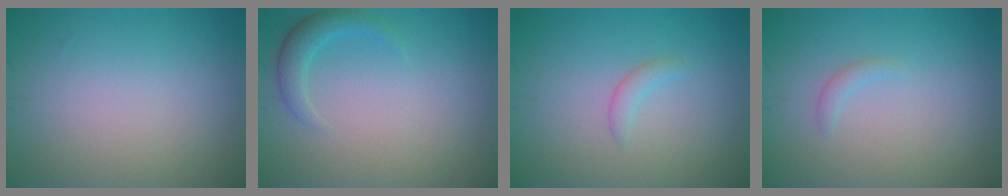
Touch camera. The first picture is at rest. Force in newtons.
{"total": 2.1, "press": 2.1, "slide": 0.2}
{"total": 1.1, "press": 1.1, "slide": 0.1}
{"total": 0.8, "press": 0.8, "slide": 0.1}